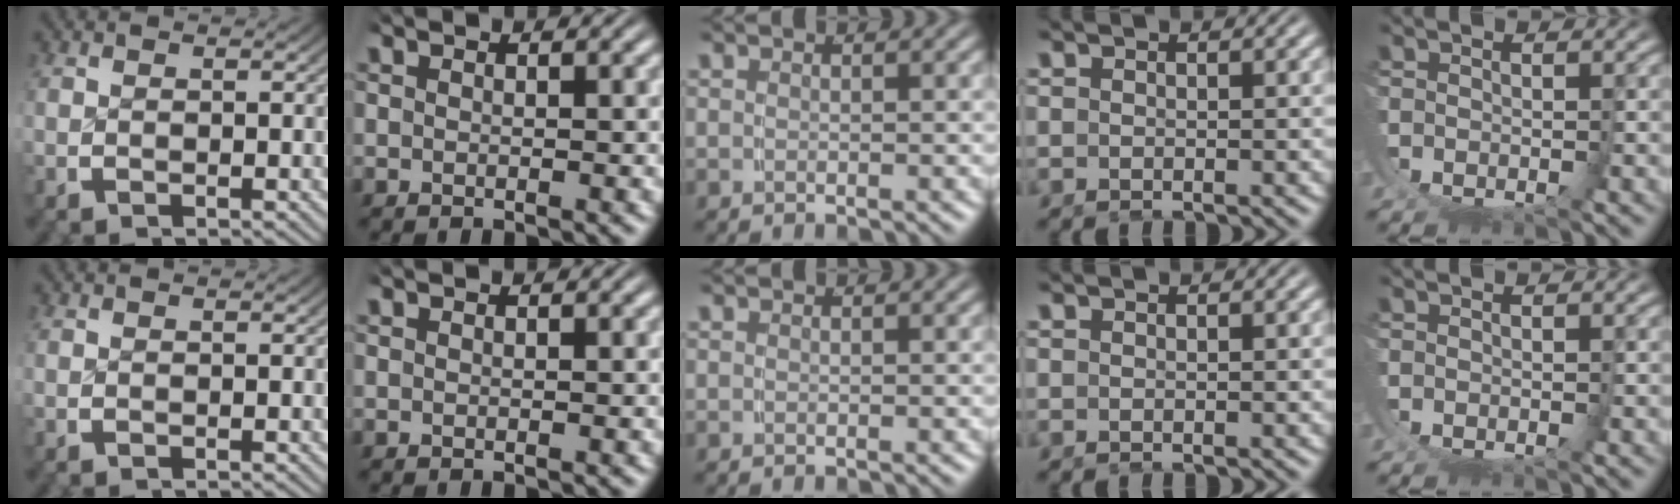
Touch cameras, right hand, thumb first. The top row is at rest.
{}